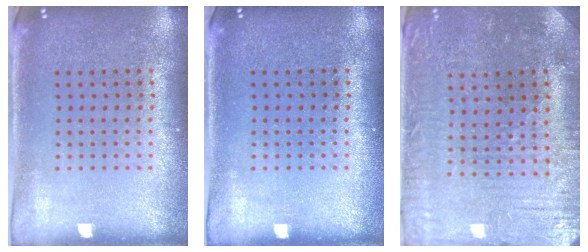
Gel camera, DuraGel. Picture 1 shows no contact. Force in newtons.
{"total": 0.0}
{"total": 1.3, "press": 1.3, "slide": 0.4}